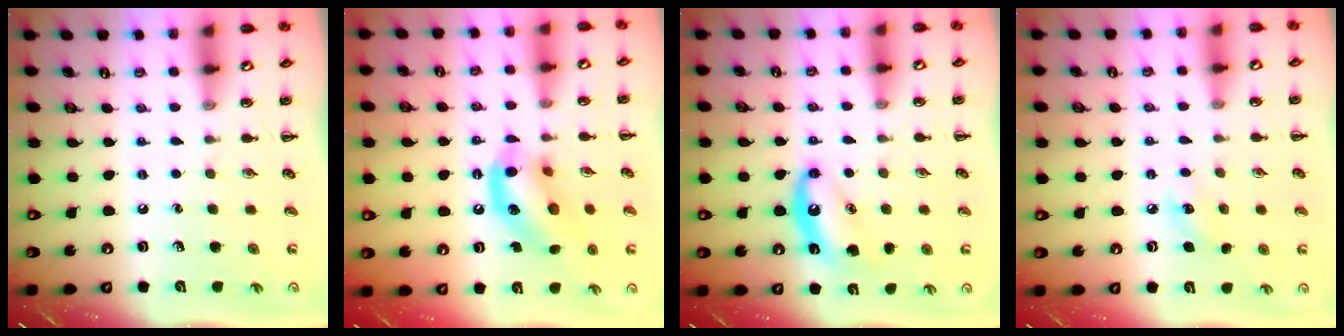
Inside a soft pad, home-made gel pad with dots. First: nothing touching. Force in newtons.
{"total": 14.5, "press": 14.3, "slide": 2.7}
{"total": 9.1, "press": 9.1, "slide": 1.0}
{"total": 6.3, "press": 6.1, "slide": 1.6}